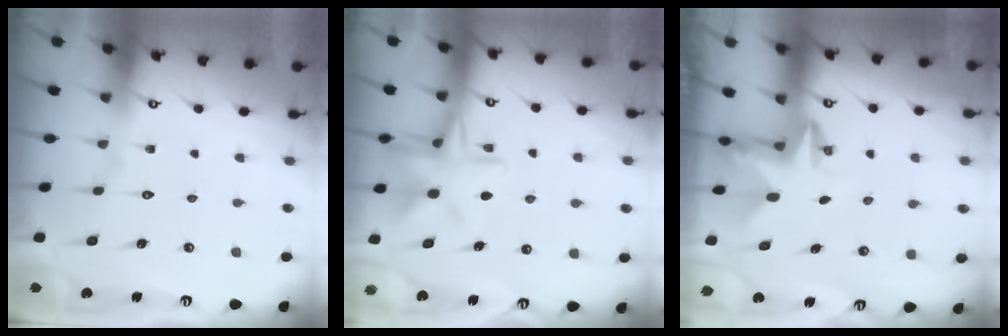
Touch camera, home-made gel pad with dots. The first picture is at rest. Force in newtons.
{"total": 10.7, "press": 10.6, "slide": 0.9}
{"total": 2.5, "press": 2.4, "slide": 0.5}